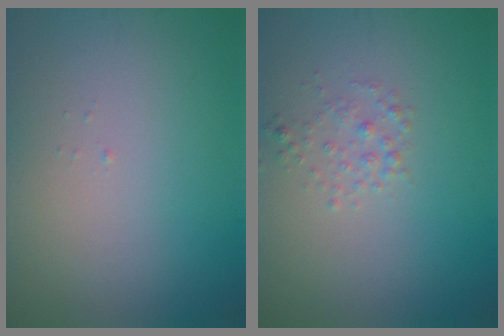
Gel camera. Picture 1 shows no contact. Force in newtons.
{"total": 1.3, "press": 1.3, "slide": 0.0}